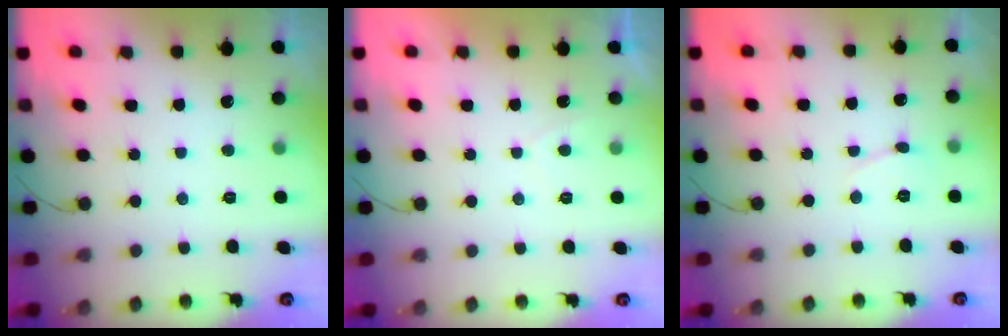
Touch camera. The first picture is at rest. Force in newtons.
{"total": 0.6, "press": 0.4, "slide": 0.4}
{"total": 2.9, "press": 2.9, "slide": 0.3}